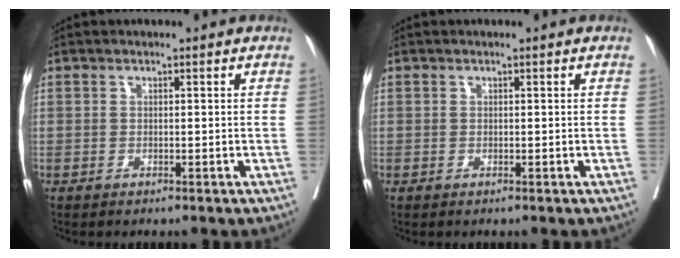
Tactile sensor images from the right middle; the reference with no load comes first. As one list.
[{"total": 0.0}]